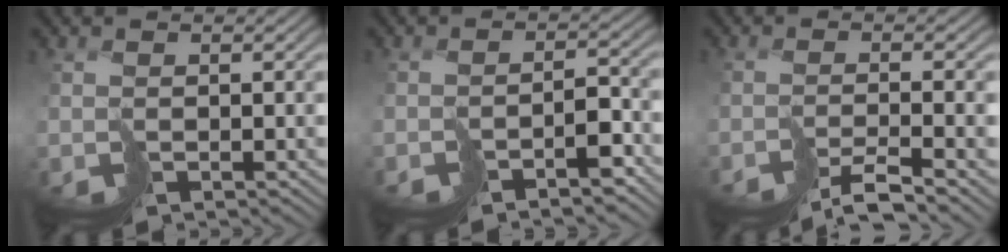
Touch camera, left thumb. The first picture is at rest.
{"total": 3.4, "force": [-2.8, 0.5, 1.8], "torque": [-0.012, 0.007, -0.048]}
{"total": 4.6, "force": [-3.5, -0.2, 2.9], "torque": [-0.040, 0.000, -0.059]}